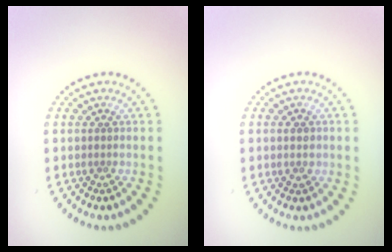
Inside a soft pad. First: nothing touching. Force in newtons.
{"total": 1.4, "press": 1.4, "slide": 0.1}